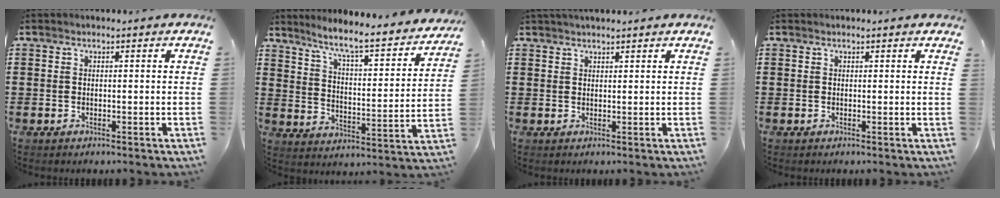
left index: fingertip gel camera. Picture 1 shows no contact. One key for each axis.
{"total": 5.7, "fx": 4.8, "fy": -0.2, "fz": 3.0, "tx": -0.071, "ty": -0.047, "tz": 0.069}
{"total": 1.4, "fx": 1.3, "fy": 0.3, "fz": 0.0, "tx": -0.003, "ty": 0.002, "tz": 0.026}
{"total": 0.0}